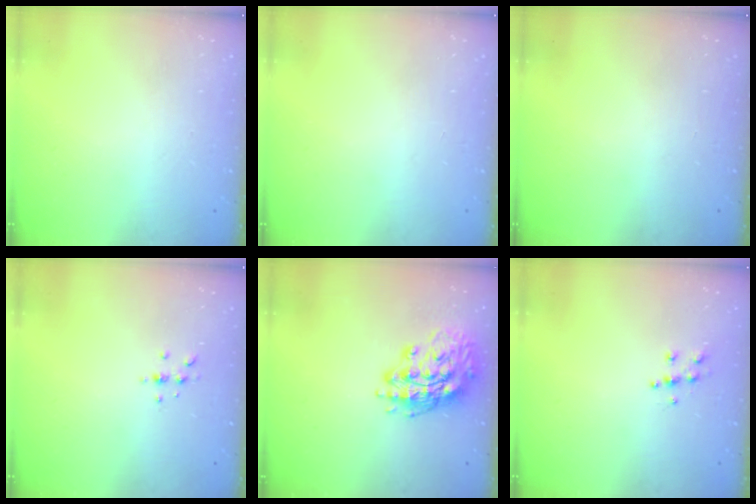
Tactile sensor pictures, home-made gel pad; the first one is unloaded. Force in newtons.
{"total": 0.0}
{"total": 0.0}
{"total": 3.7, "press": 3.3, "slide": 1.6}
{"total": 16.3, "press": 16.1, "slide": 2.8}
{"total": 5.7, "press": 5.7, "slide": 0.6}